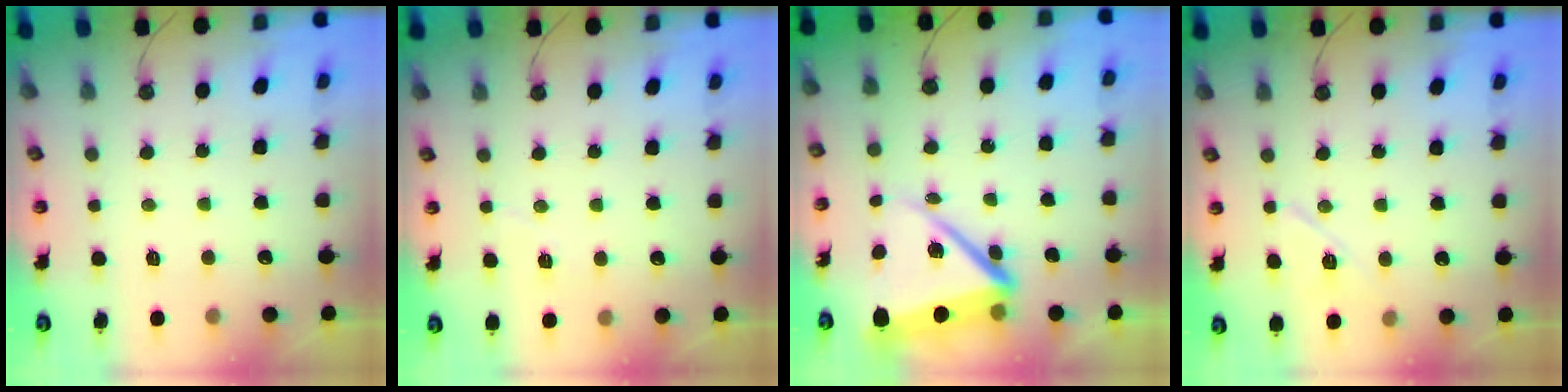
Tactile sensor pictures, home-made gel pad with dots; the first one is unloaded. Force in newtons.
{"total": 3.8, "press": 3.5, "slide": 1.6}
{"total": 12.6, "press": 12.6, "slide": 1.0}
{"total": 7.8, "press": 7.8, "slide": 0.6}